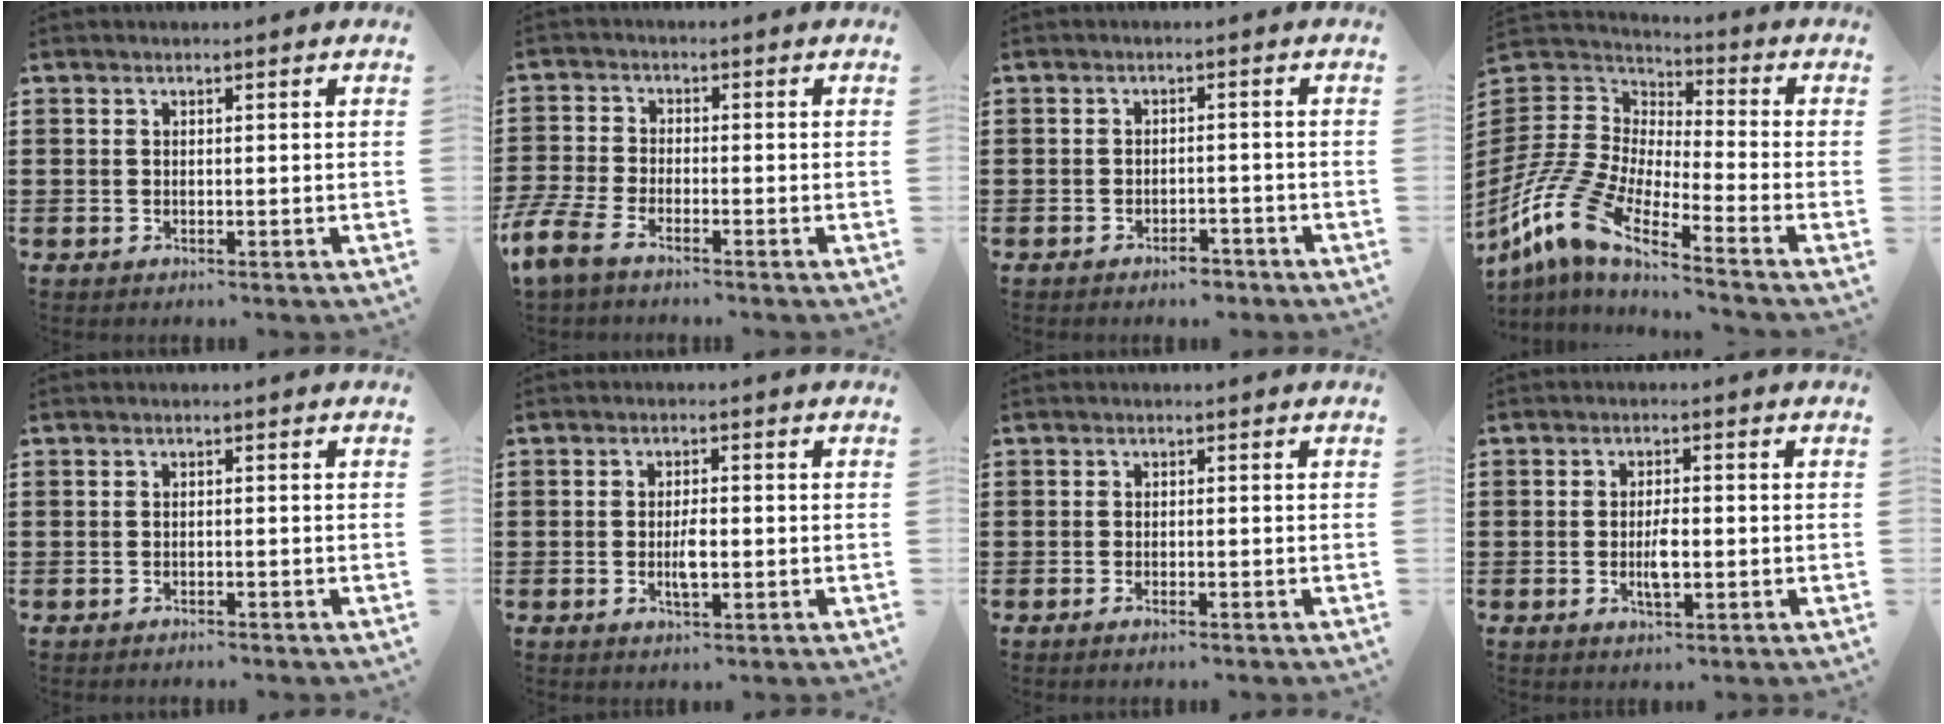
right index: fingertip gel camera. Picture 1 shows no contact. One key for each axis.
{"total": 5.0, "fx": -3.9, "fy": 1.3, "fz": 2.8, "tx": -0.090, "ty": -0.012, "tz": -0.085}
{"total": 2.6, "fx": -2.5, "fy": 0.6, "fz": 0.6, "tx": -0.016, "ty": 0.002, "tz": -0.051}
{"total": 10.7, "fx": -8.8, "fy": 2.3, "fz": 5.6, "tx": -0.167, "ty": -0.012, "tz": -0.196}
{"total": 0.8, "fx": -0.8, "fy": 0.1, "fz": 0.2, "tx": -0.005, "ty": -0.001, "tz": -0.016}
{"total": 3.2, "fx": -0.6, "fy": 1.0, "fz": 2.9, "tx": -0.059, "ty": -0.002, "tz": -0.013}
{"total": 0.8, "fx": -0.6, "fy": 0.1, "fz": 0.5, "tx": -0.012, "ty": -0.005, "tz": -0.011}
{"total": 3.5, "fx": -0.7, "fy": 1.2, "fz": 3.2, "tx": -0.065, "ty": -0.002, "tz": -0.015}